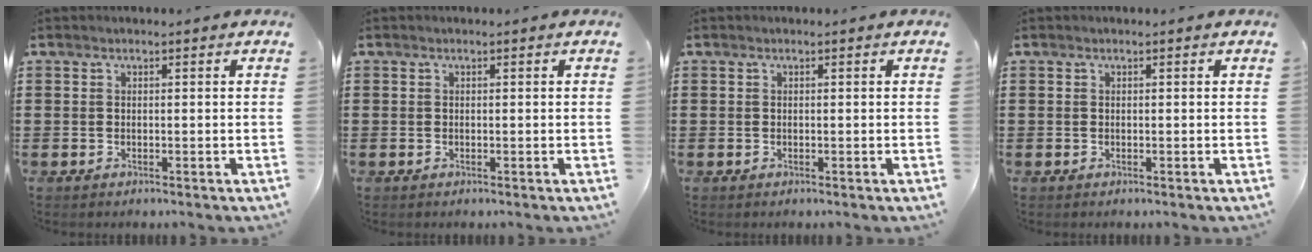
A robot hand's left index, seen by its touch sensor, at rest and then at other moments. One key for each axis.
{"total": 0.0}
{"total": 0.0}
{"total": 0.0}